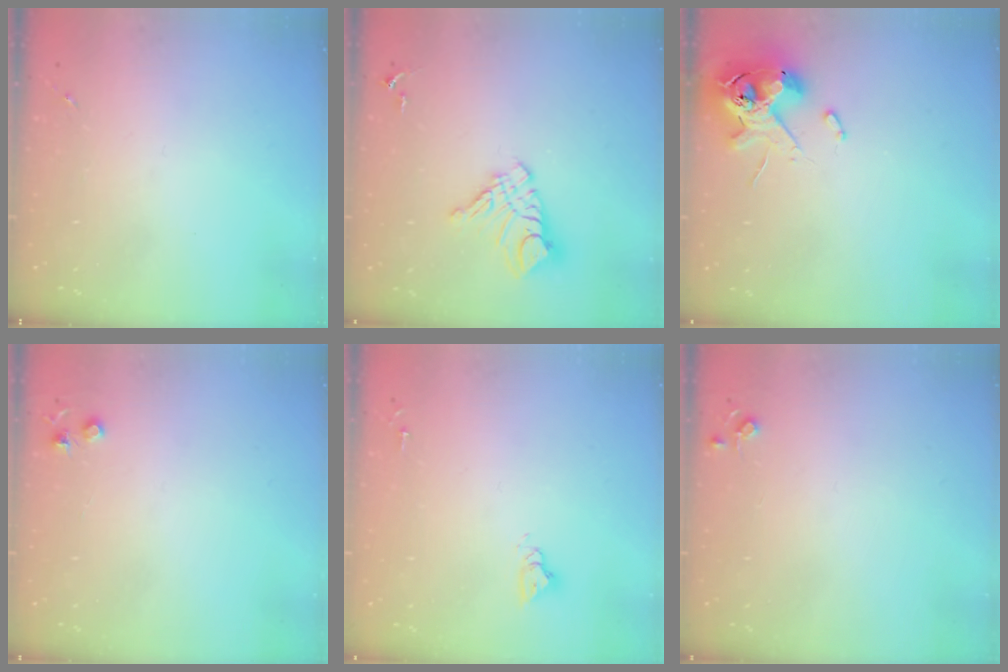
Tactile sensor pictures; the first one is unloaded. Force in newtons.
{"total": 12.1, "press": 12.0, "slide": 1.1}
{"total": 12.1, "press": 11.9, "slide": 1.9}
{"total": 4.2, "press": 4.1, "slide": 0.7}
{"total": 4.8, "press": 4.8, "slide": 0.3}
{"total": 3.8, "press": 3.8, "slide": 0.5}